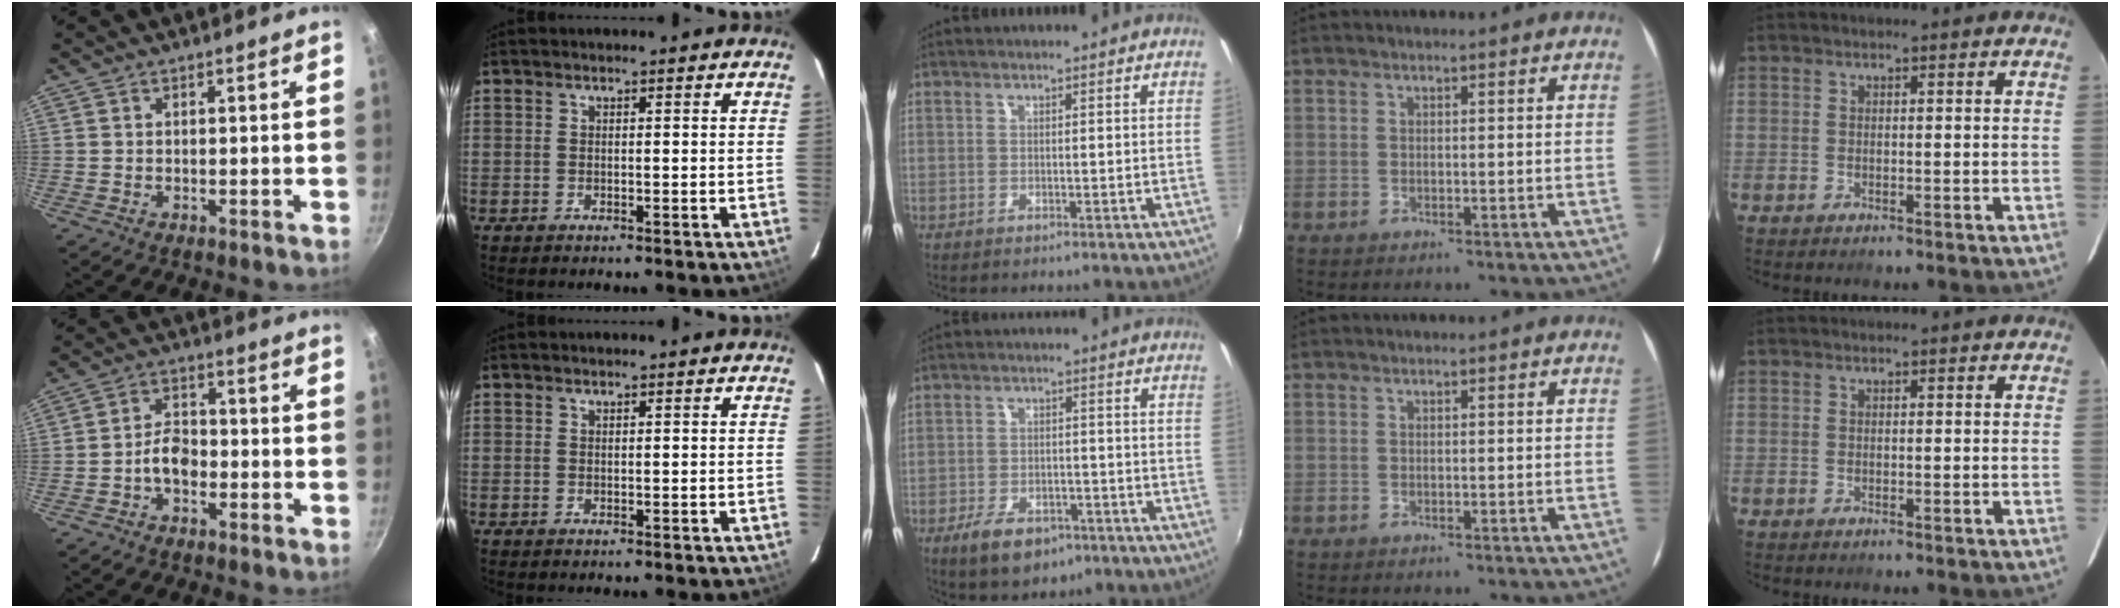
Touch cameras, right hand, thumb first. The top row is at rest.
{"thumb": {"total": 5.3, "force": [-2.0, 3.5, 3.5], "torque": [-0.042, 0.031, -0.041]}, "middle": {"total": 8.9, "force": [-5.5, 4.8, 5.0], "torque": [-0.118, -0.009, -0.084]}}